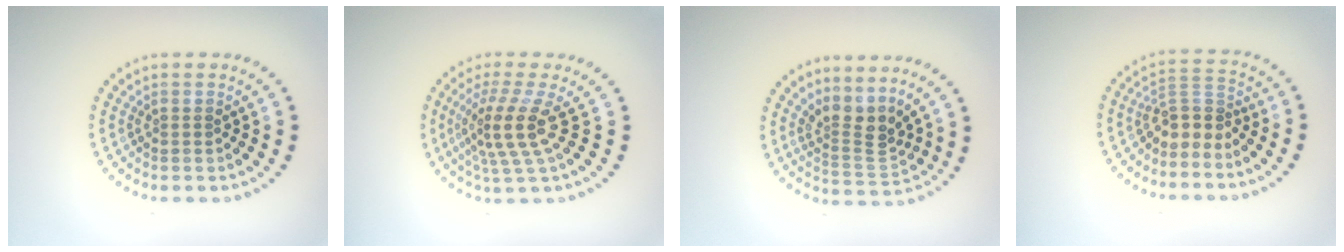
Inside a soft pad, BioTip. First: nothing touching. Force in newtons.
{"total": 4.3, "press": 3.0, "slide": 3.0}
{"total": 3.2, "press": 2.3, "slide": 2.2}
{"total": 2.8, "press": 2.1, "slide": 1.8}